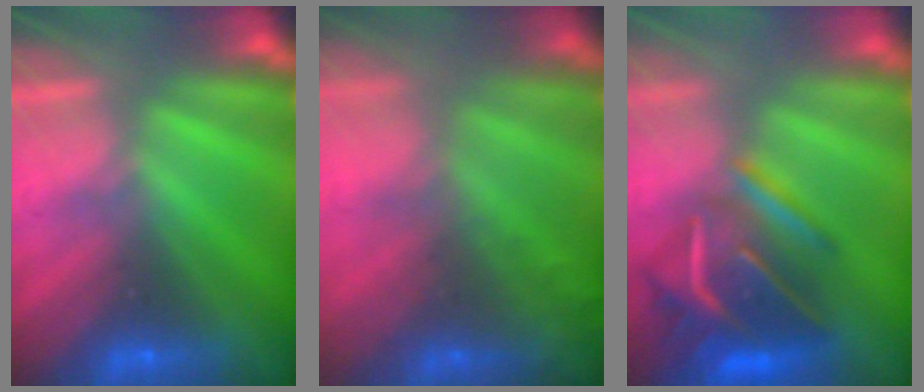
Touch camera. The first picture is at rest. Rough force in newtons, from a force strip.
{"total": 10.5}
{"total": 6.5}